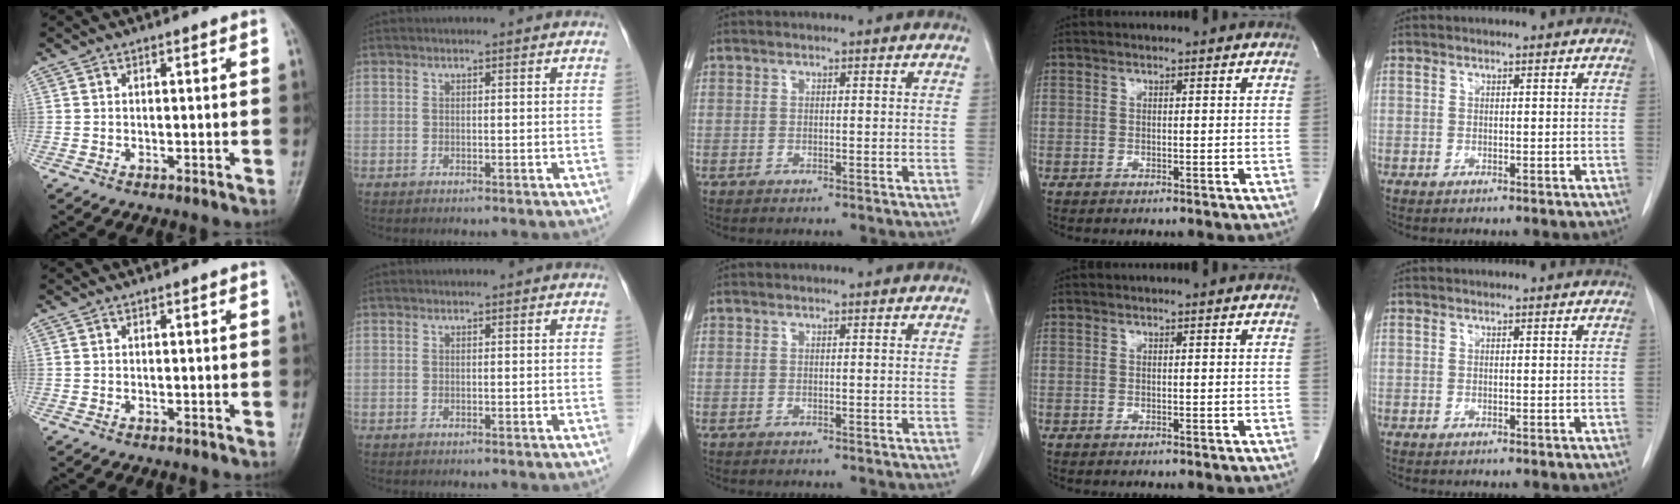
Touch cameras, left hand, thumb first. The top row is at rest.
{}